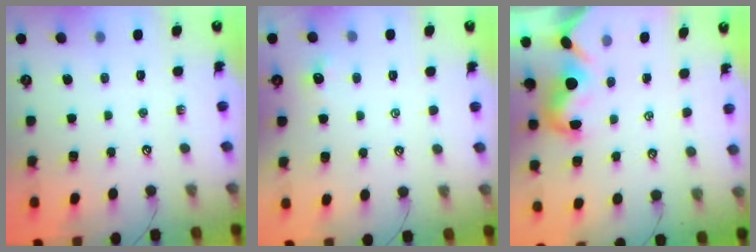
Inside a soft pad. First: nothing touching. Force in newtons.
{"total": 0.5, "press": 0.1, "slide": 0.5}
{"total": 1.5, "press": 1.2, "slide": 0.9}